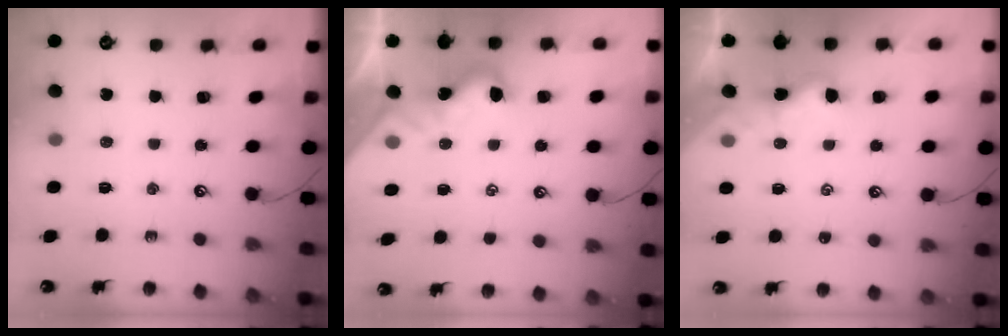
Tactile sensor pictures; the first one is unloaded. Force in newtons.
{"total": 2.0, "press": 2.0, "slide": 0.5}
{"total": 1.0, "press": 0.9, "slide": 0.5}